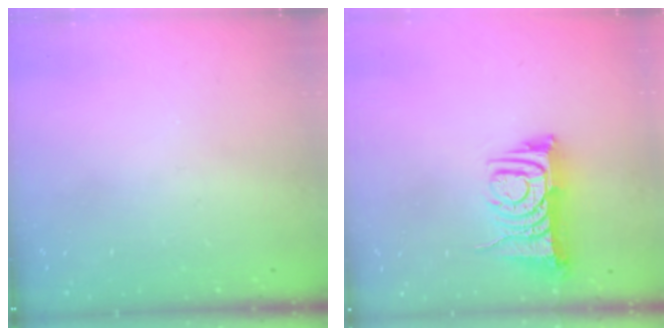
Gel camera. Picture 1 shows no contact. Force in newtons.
{"total": 9.0, "press": 8.9, "slide": 1.0}